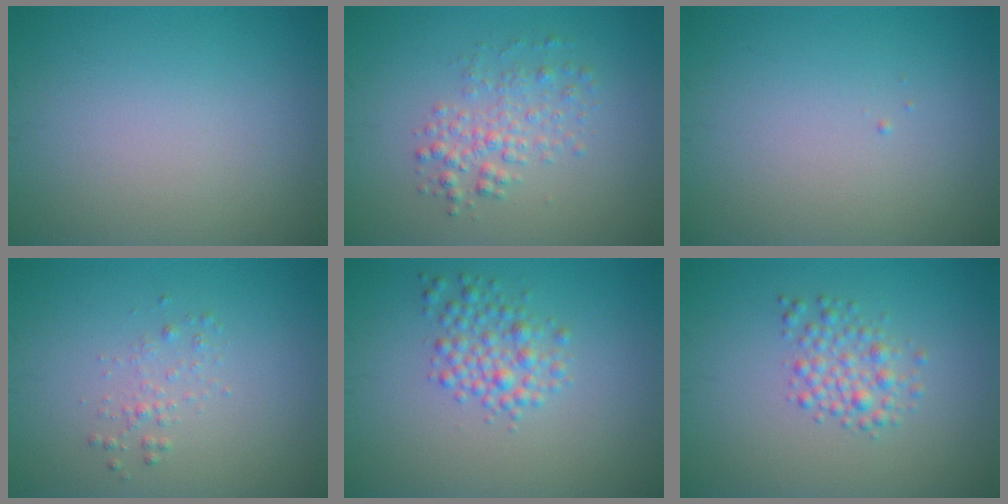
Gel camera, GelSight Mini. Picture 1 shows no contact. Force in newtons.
{"total": 2.7, "press": 2.7, "slide": 0.0}
{"total": 0.0}
{"total": 1.1, "press": 1.1, "slide": 0.0}
{"total": 2.8, "press": 2.8, "slide": 0.1}
{"total": 2.4, "press": 2.4, "slide": 0.1}